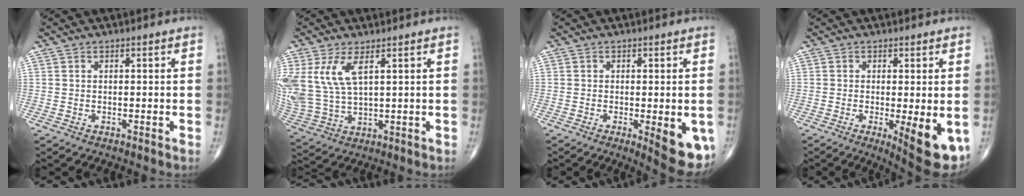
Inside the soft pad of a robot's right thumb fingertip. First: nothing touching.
{"total": 11.0, "force": [4.2, 4.9, 9.0], "torque": [-0.214, -0.012, 0.099]}
{"total": 8.8, "force": [-2.6, 2.7, 8.0], "torque": [-0.089, -0.017, -0.031]}
{"total": 9.6, "force": [-2.7, 2.5, 8.8], "torque": [-0.113, -0.023, -0.035]}